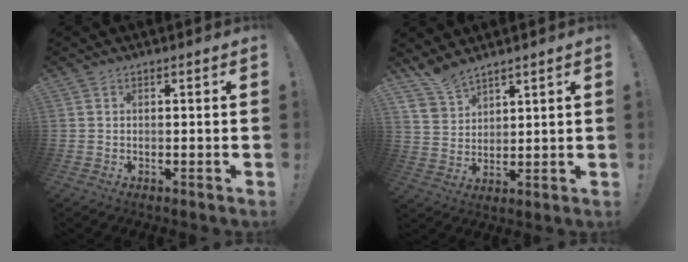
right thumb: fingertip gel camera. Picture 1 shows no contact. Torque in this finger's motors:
{"motor_torque": [-0.29, 1.44, 0.26, 0.10, 0.14]}